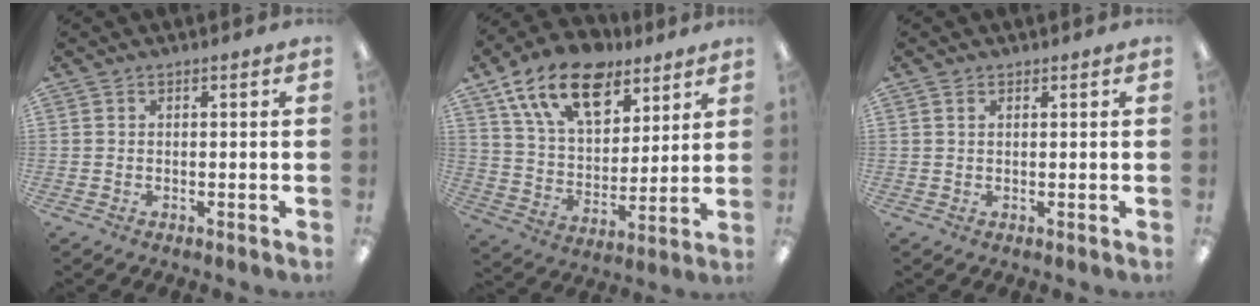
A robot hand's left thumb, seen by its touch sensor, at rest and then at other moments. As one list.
[{"total": 18.4, "force": [11.5, 10.2, 10.2], "torque": [-0.178, -0.048, 0.208]}, {"total": 1.0, "force": [0.6, 0.5, 0.6], "torque": [-0.013, 0.002, 0.010]}]